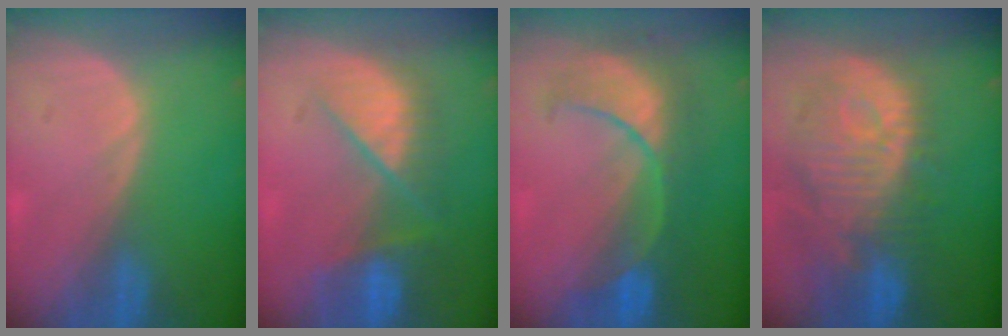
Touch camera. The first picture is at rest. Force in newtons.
{"total": 9.6, "press": 8.2, "slide": 5.0}
{"total": 8.4, "press": 8.4, "slide": 0.2}
{"total": 12.6, "press": 11.2, "slide": 5.8}